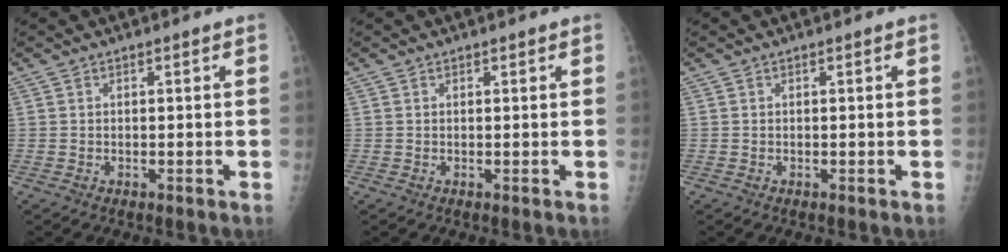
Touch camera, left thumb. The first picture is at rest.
{"total": 0.0}
{"total": 0.0}